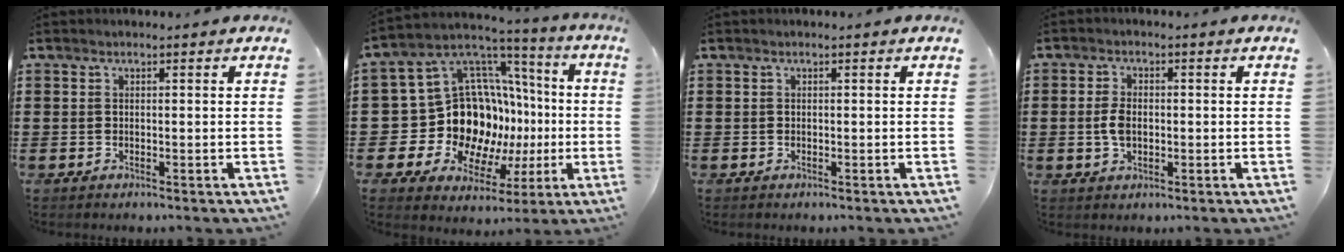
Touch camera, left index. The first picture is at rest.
{"total": 14.5, "force": [-1.3, 13.2, 5.8], "torque": [-0.138, -0.028, 0.005]}
{"total": 0.0}
{"total": 3.6, "force": [-0.1, 2.0, 3.0], "torque": [-0.073, -0.001, -0.007]}